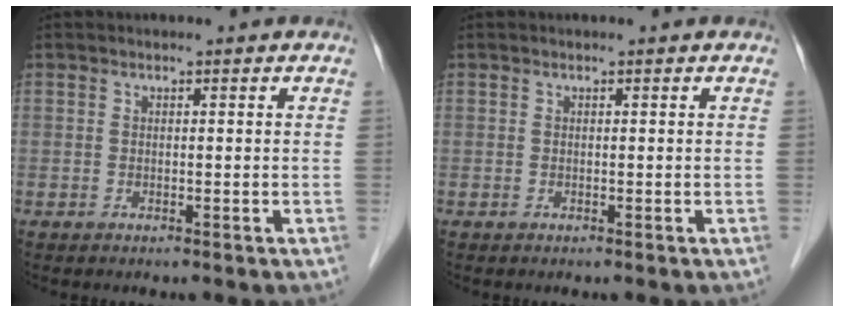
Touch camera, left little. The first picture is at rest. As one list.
[{"total": 0.0}]